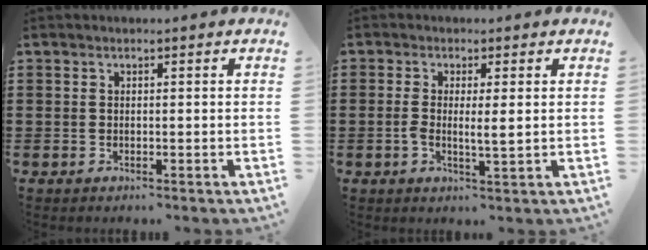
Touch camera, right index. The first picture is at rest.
{"total": 2.9, "force": [0.0, 0.5, 2.8], "torque": [-0.054, -0.001, -0.002]}